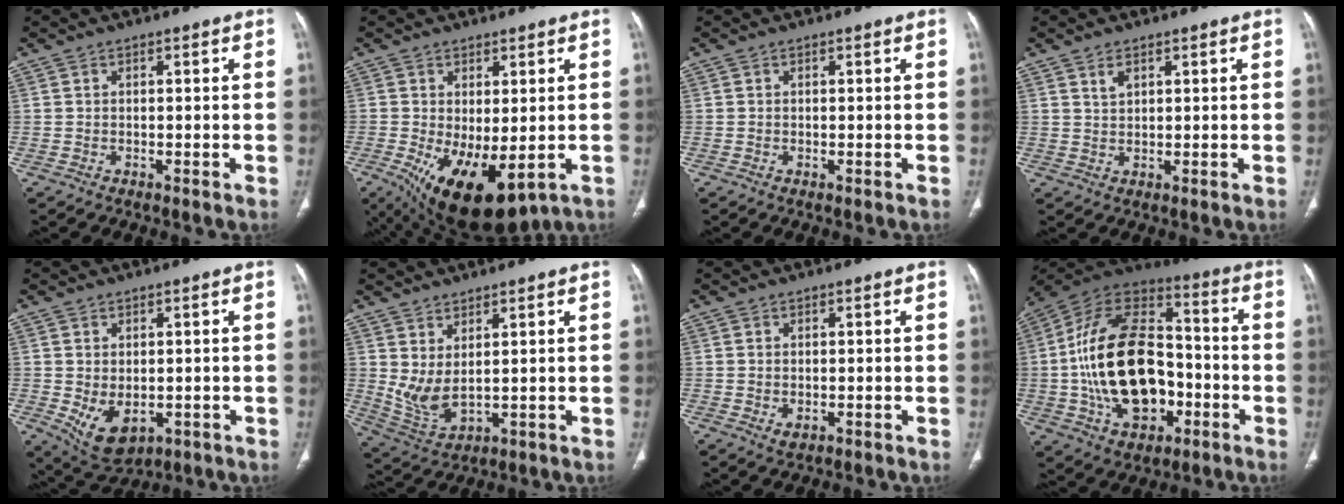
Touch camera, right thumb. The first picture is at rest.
{"total": 13.1, "force": [-3.6, 6.1, 11.1], "torque": [-0.184, -0.018, -0.030]}
{"total": 0.0}
{"total": 2.3, "force": [1.4, 1.2, 1.3], "torque": [-0.024, -0.007, 0.033]}
{"total": 7.4, "force": [-1.3, 4.7, 5.5], "torque": [-0.086, -0.009, 0.002]}
{"total": 7.0, "force": [2.2, 2.8, 6.0], "torque": [-0.125, -0.027, 0.062]}
{"total": 1.5, "force": [-0.2, 1.0, 1.1], "torque": [-0.020, -0.005, 0.003]}
{"total": 26.7, "force": [-3.8, 16.9, 20.3], "torque": [-0.347, 0.028, -0.057]}